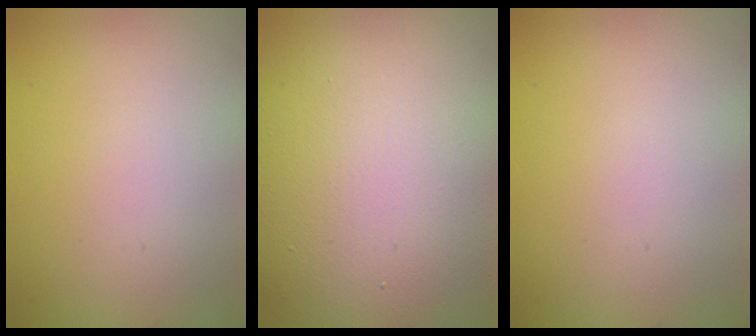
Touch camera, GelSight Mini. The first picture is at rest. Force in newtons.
{"total": 16.1, "press": 16.1, "slide": 0.9}
{"total": 0.0}